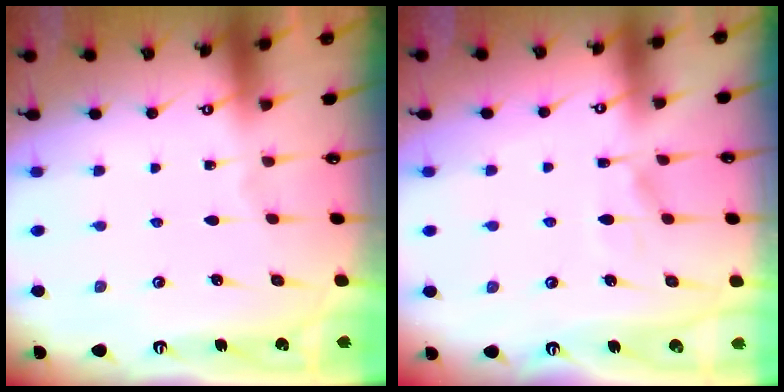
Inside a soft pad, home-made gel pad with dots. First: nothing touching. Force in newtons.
{"total": 6.1, "press": 6.1, "slide": 0.7}